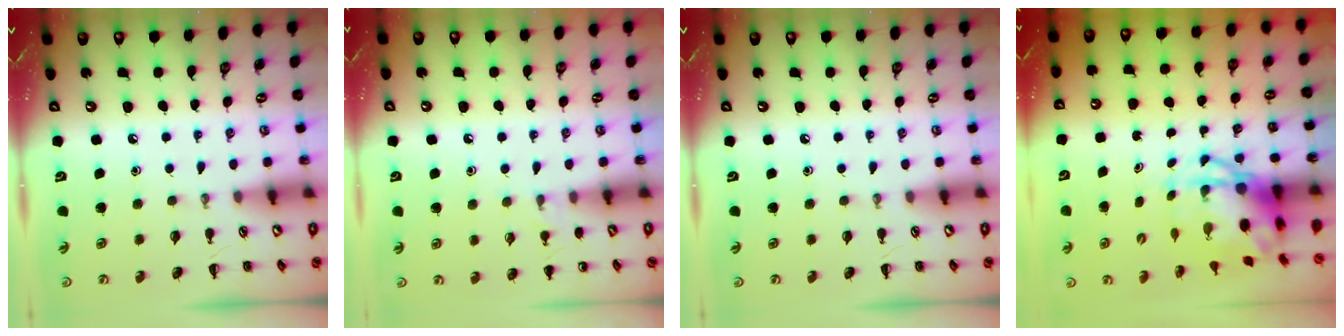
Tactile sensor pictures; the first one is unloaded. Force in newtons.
{"total": 5.2, "press": 4.9, "slide": 1.6}
{"total": 0.0}
{"total": 4.8, "press": 4.6, "slide": 1.4}